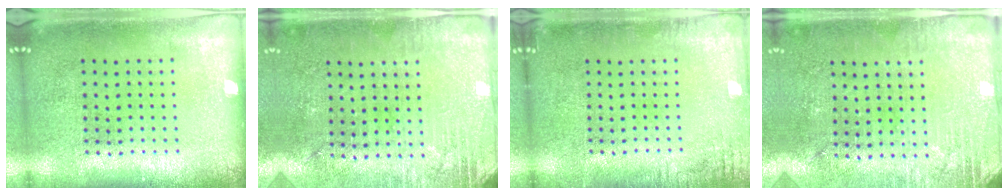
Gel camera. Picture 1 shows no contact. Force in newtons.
{"total": 2.9, "press": 2.7, "slide": 1.1}
{"total": 1.8, "press": 1.8, "slide": 0.1}
{"total": 2.9, "press": 2.7, "slide": 1.1}